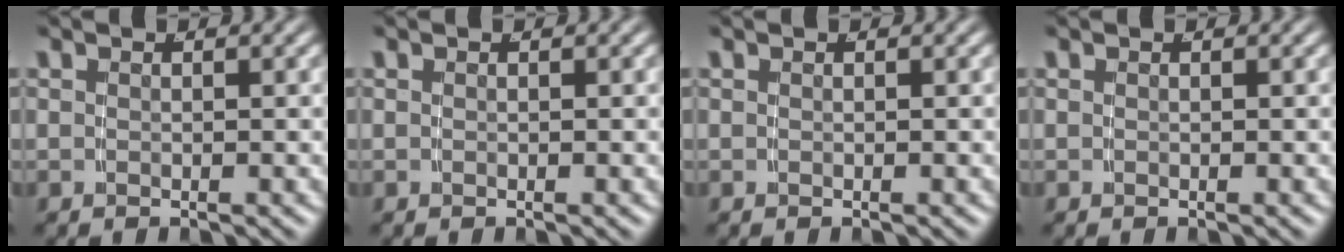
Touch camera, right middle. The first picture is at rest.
{"total": 0.0}
{"total": 0.0}
{"total": 0.0}